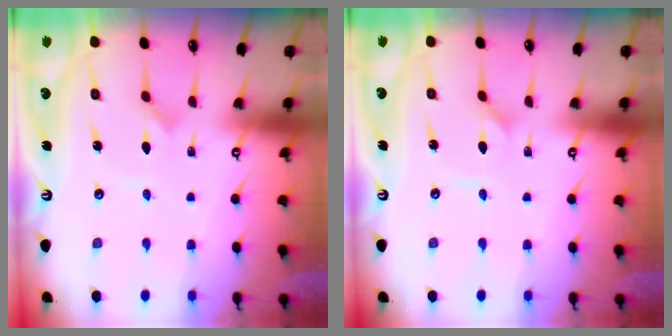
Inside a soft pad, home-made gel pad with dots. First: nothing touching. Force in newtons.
{"total": 1.1, "press": 1.1, "slide": 0.0}